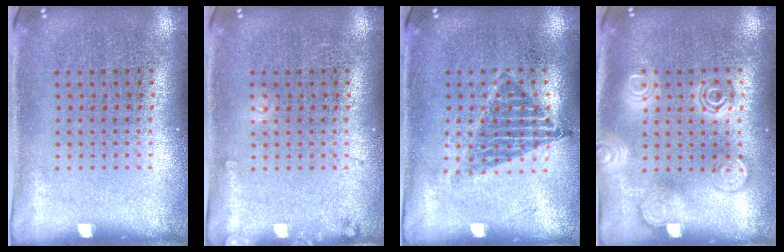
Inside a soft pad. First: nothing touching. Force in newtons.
{"total": 1.0, "press": 1.0, "slide": 0.1}
{"total": 0.9, "press": 0.8, "slide": 0.4}
{"total": 1.8, "press": 1.8, "slide": 0.2}